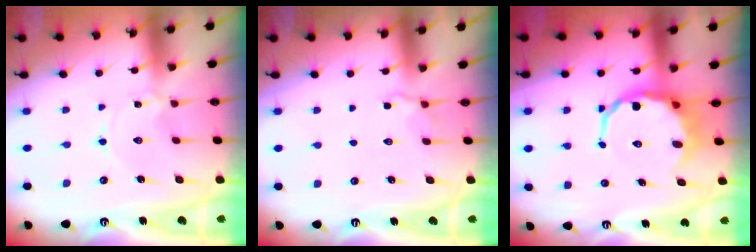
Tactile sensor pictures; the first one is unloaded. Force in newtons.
{"total": 3.7, "press": 3.4, "slide": 1.5}
{"total": 9.0, "press": 8.7, "slide": 2.4}